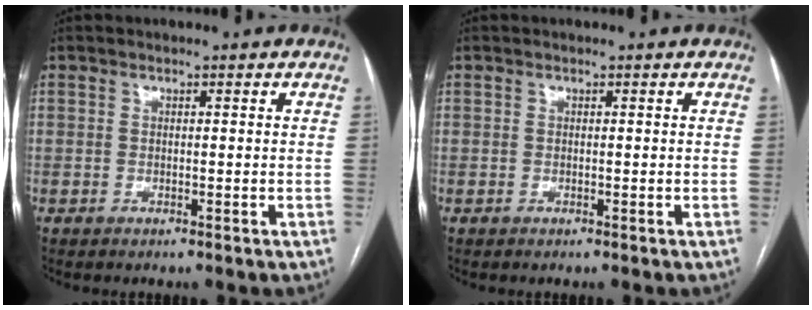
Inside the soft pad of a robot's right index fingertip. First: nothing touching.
{"total": 0.0}